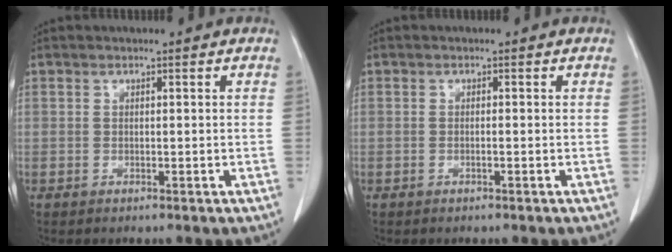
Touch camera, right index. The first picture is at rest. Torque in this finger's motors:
{"motor_torque": [-0.10, 0.06, -0.02, 0.01]}